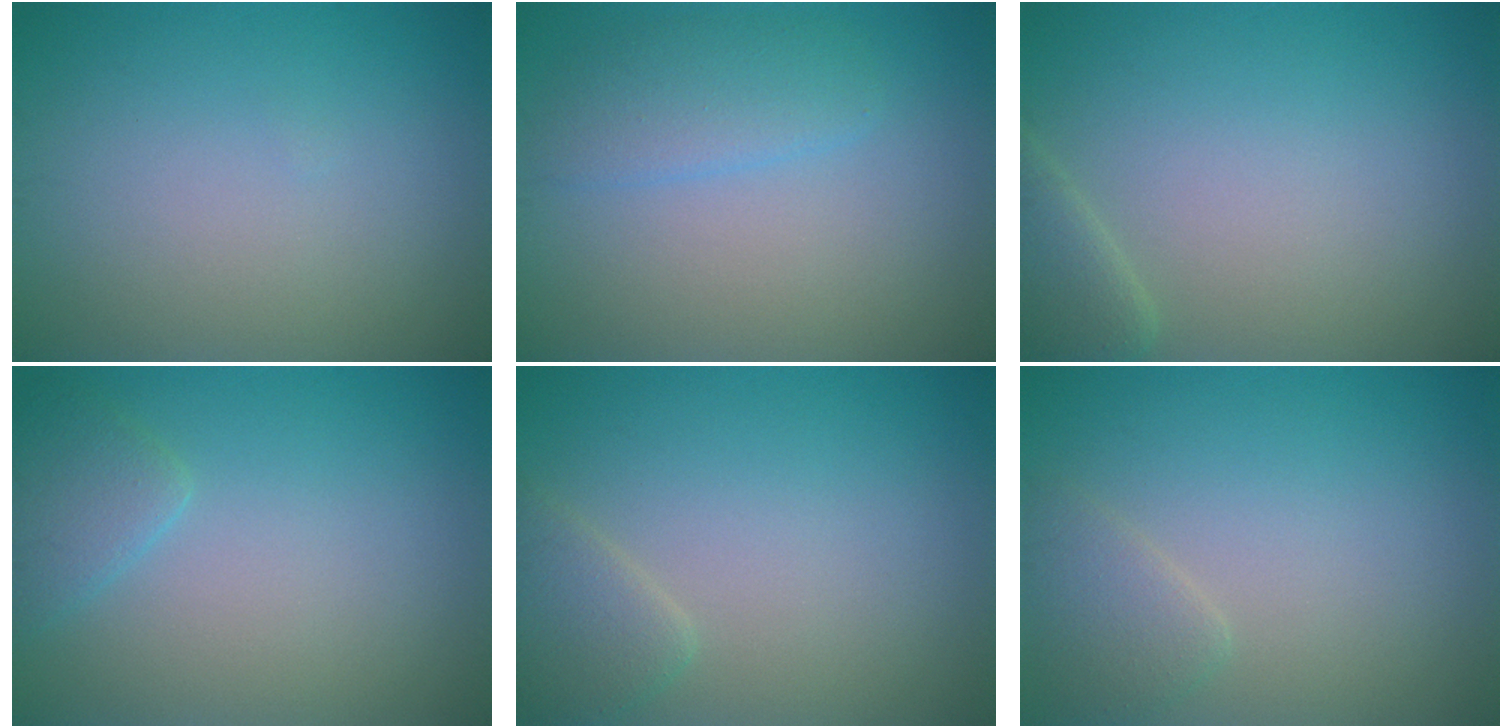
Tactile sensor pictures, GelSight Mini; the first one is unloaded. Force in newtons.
{"total": 2.7, "press": 2.7, "slide": 0.2}
{"total": 2.5, "press": 2.5, "slide": 0.1}
{"total": 2.1, "press": 2.1, "slide": 0.1}
{"total": 2.3, "press": 2.3, "slide": 0.2}
{"total": 1.8, "press": 1.8, "slide": 0.1}